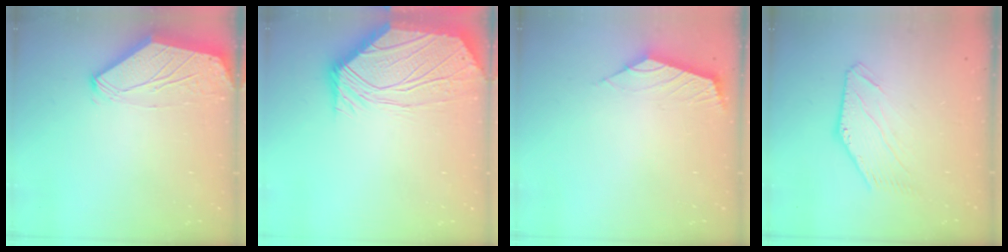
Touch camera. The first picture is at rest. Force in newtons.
{"total": 7.1, "press": 7.1, "slide": 0.9}
{"total": 2.4, "press": 2.3, "slide": 0.6}
{"total": 3.8, "press": 3.7, "slide": 0.4}